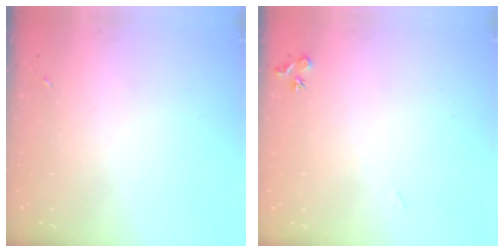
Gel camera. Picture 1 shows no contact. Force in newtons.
{"total": 6.6, "press": 6.6, "slide": 0.6}